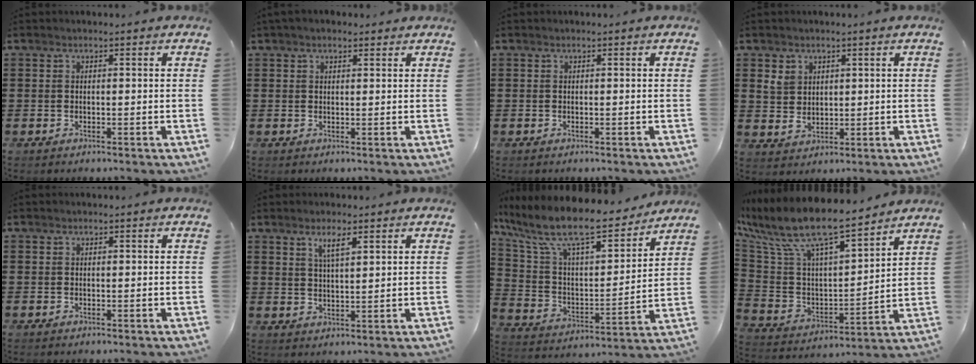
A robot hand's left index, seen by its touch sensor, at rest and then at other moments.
{"total": 1.6, "force": [1.1, 0.8, 0.8], "torque": [-0.017, 0.007, 0.021]}
{"total": 0.0}
{"total": 3.3, "force": [1.7, 2.6, 1.2], "torque": [-0.033, 0.010, 0.031]}
{"total": 0.0}
{"total": 3.5, "force": [2.3, 0.9, 2.5], "torque": [-0.046, 0.001, 0.039]}
{"total": 12.4, "force": [10.1, 2.1, 6.8], "torque": [-0.172, -0.062, 0.175]}
{"total": 10.5, "force": [8.5, 2.1, 5.7], "torque": [-0.148, -0.060, 0.146]}